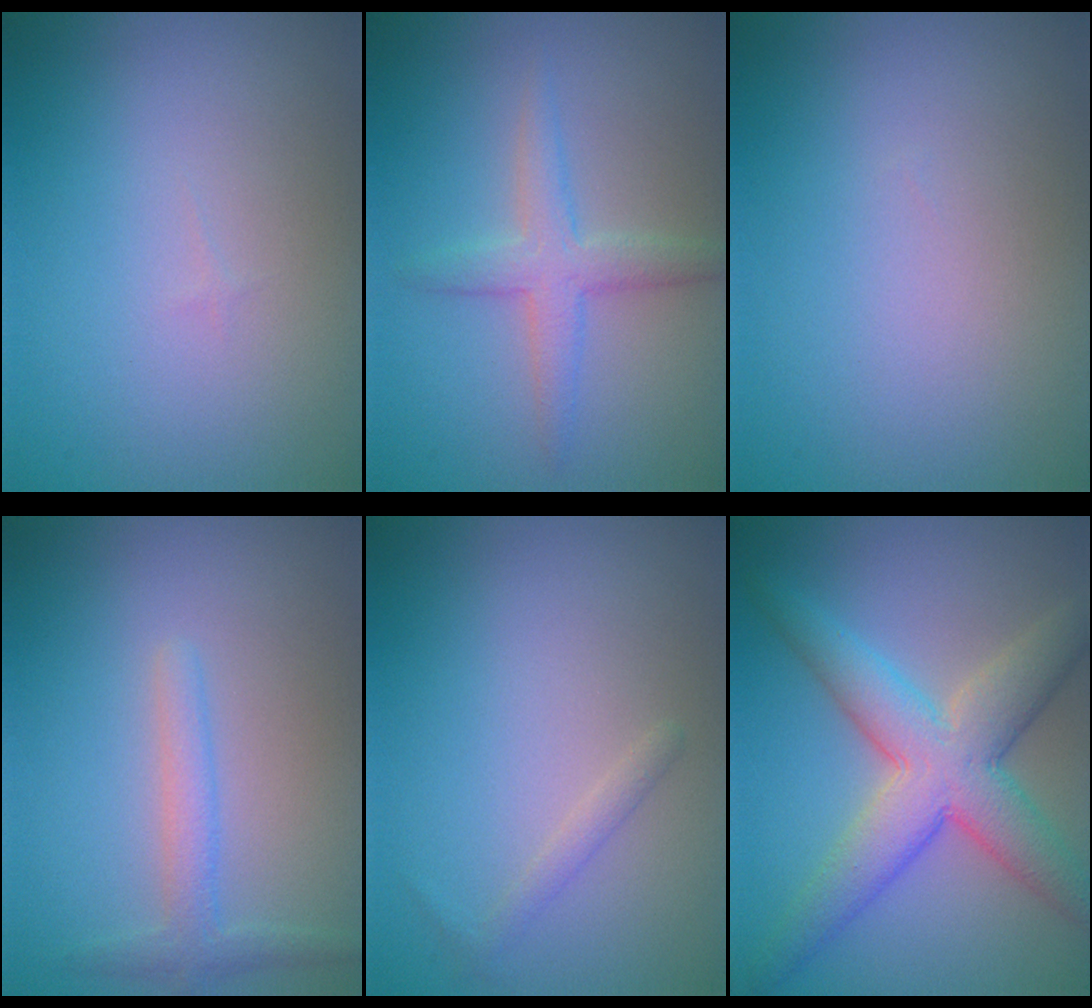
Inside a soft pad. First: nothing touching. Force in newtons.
{"total": 3.0, "press": 3.0, "slide": 0.1}
{"total": 0.0}
{"total": 2.1, "press": 2.1, "slide": 0.1}
{"total": 0.9, "press": 0.9, "slide": 0.1}
{"total": 7.5, "press": 7.5, "slide": 0.3}